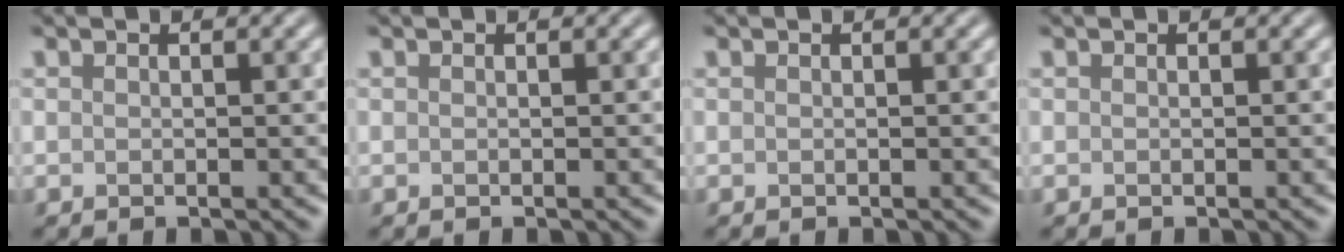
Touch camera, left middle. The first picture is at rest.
{"total": 0.0}
{"total": 0.0}
{"total": 0.0}